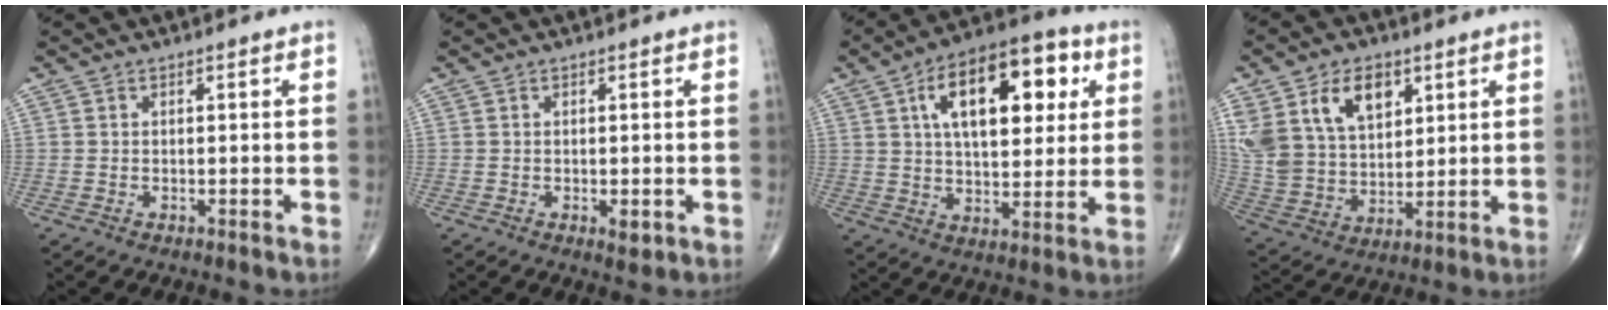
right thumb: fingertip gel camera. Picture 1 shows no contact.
{"total": 4.6, "force": [-1.3, 2.2, 3.9], "torque": [-0.041, -0.007, -0.010]}
{"total": 19.3, "force": [6.2, 9.7, 15.6], "torque": [-0.200, 0.003, 0.090]}
{"total": 16.9, "force": [7.6, 11.1, 10.3], "torque": [-0.186, -0.021, 0.155]}